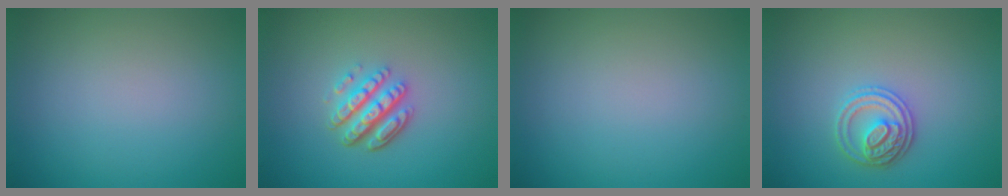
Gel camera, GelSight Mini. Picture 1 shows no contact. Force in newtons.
{"total": 4.3, "press": 3.3, "slide": 2.8}
{"total": 0.0}
{"total": 2.9, "press": 2.8, "slide": 0.7}